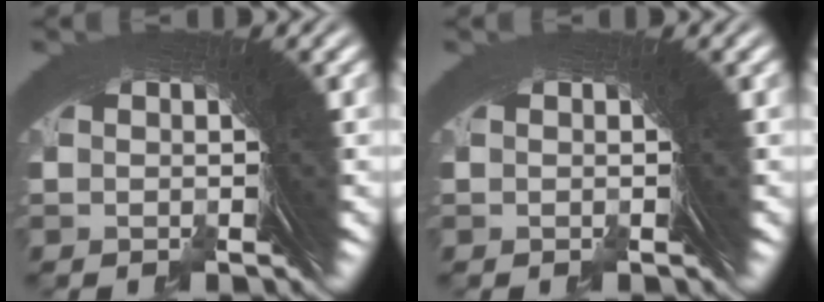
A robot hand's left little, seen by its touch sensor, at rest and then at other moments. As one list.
[{"total": 0.0}]